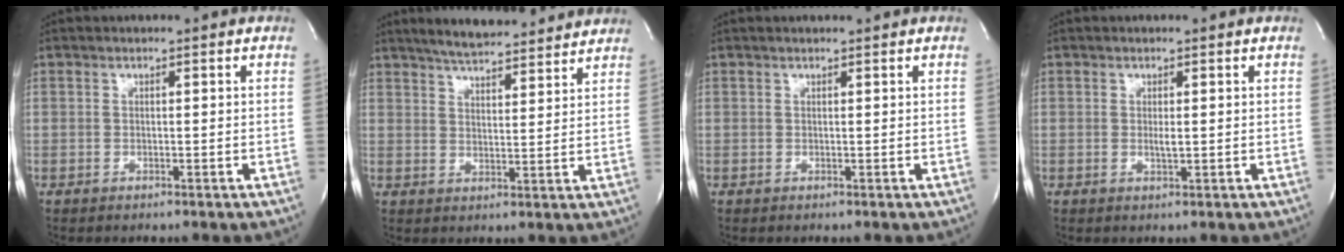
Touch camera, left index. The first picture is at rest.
{"total": 12.9, "force": [11.6, 2.1, 5.2], "torque": [-0.082, 0.014, 0.164]}
{"total": 1.1, "force": [1.0, 0.0, 0.4], "torque": [-0.008, 0.011, 0.018]}
{"total": 1.2, "force": [0.1, 0.2, 1.1], "torque": [-0.026, -0.003, 0.002]}